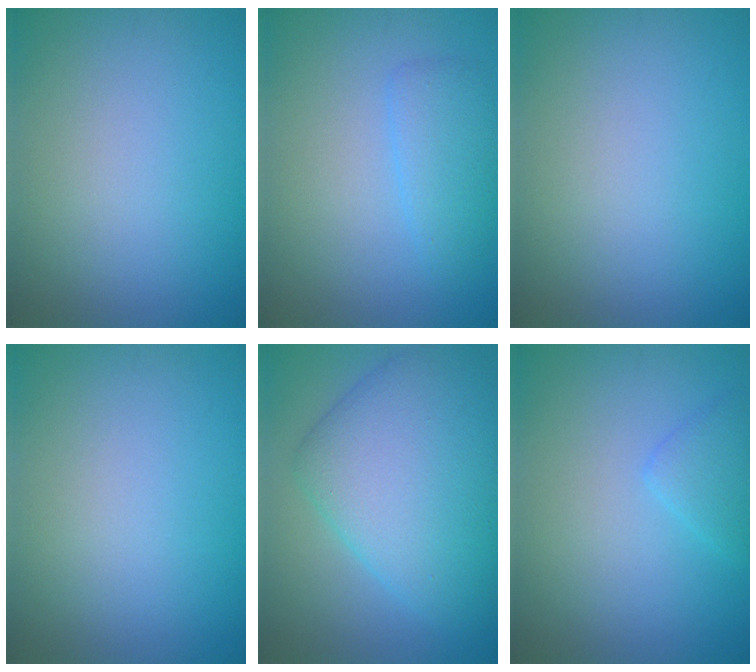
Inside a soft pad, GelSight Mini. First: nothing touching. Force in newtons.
{"total": 2.5, "press": 2.5, "slide": 0.1}
{"total": 0.0}
{"total": 0.0}
{"total": 9.5, "press": 9.5, "slide": 0.1}
{"total": 1.6, "press": 1.6, "slide": 0.1}